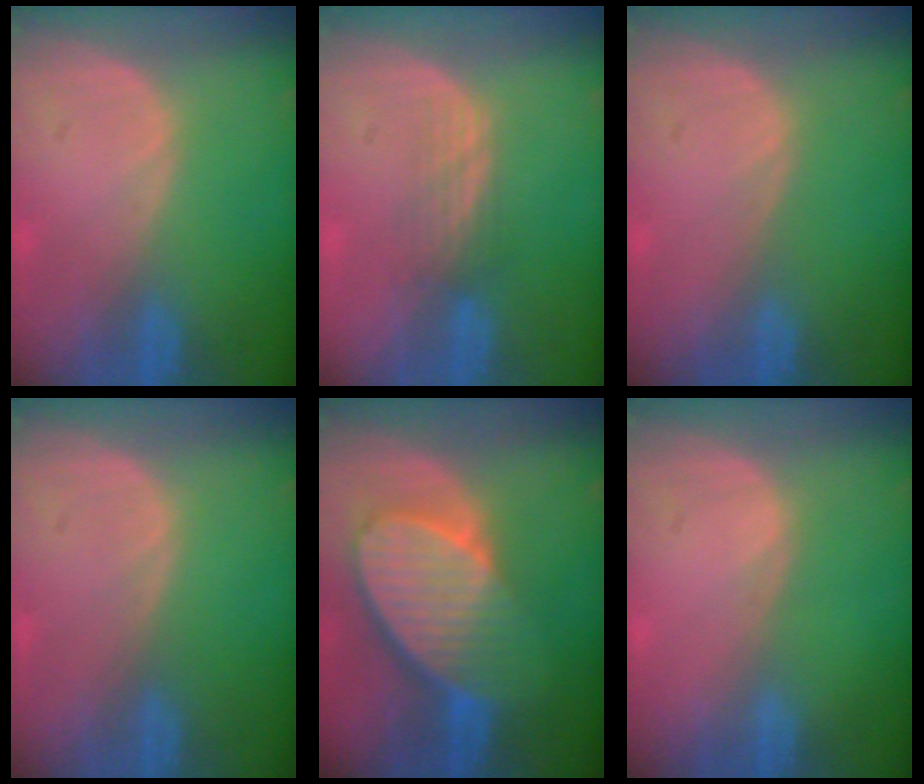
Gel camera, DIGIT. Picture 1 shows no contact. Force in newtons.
{"total": 2.9, "press": 2.6, "slide": 1.3}
{"total": 0.0}
{"total": 0.0}
{"total": 10.1, "press": 8.9, "slide": 4.8}
{"total": 0.0}